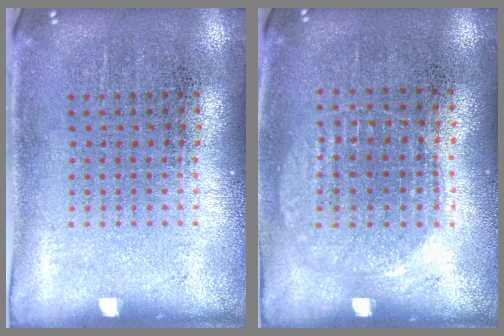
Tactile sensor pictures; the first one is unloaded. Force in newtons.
{"total": 1.0, "press": 0.9, "slide": 0.3}